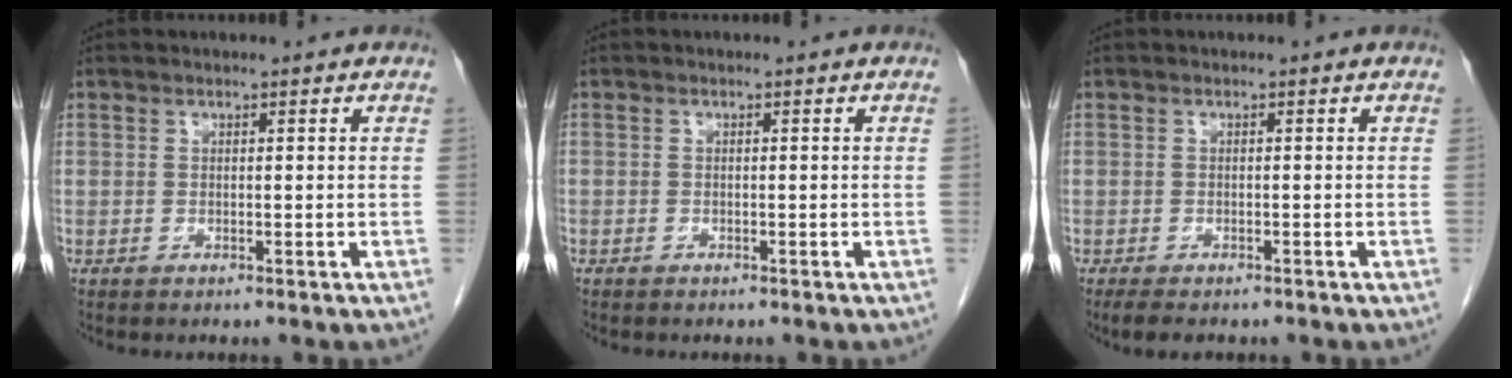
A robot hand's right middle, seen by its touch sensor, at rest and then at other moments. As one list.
[{"total": 0.0}, {"total": 3.1, "force": [-2.4, 1.1, 1.6], "torque": [-0.030, -0.008, -0.032]}]